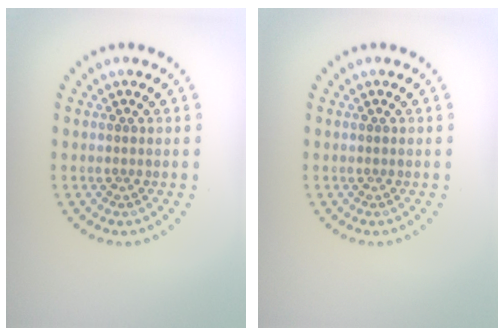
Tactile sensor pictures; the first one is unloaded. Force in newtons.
{"total": 0.0}